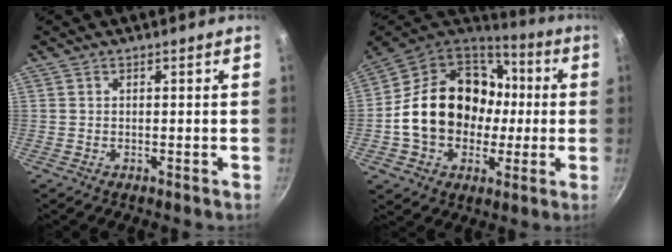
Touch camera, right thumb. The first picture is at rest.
{"total": 23.9, "force": [-0.1, 18.8, 14.9], "torque": [-0.239, 0.049, 0.007]}